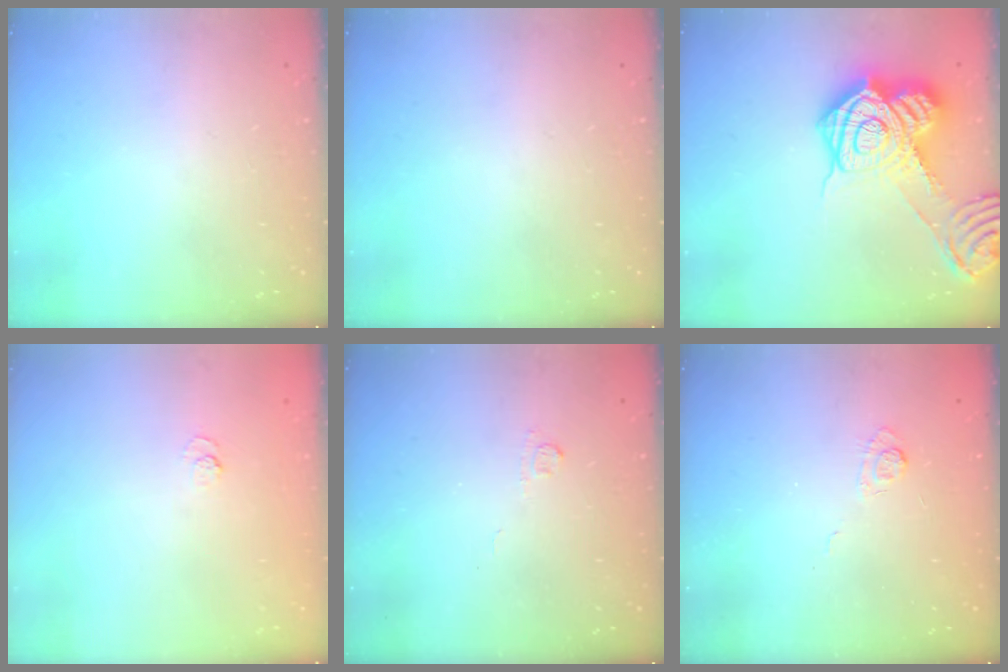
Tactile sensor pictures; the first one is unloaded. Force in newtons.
{"total": 0.0}
{"total": 24.2, "press": 24.1, "slide": 1.9}
{"total": 2.0, "press": 1.5, "slide": 1.3}
{"total": 3.3, "press": 3.2, "slide": 1.0}
{"total": 2.9, "press": 2.4, "slide": 1.6}